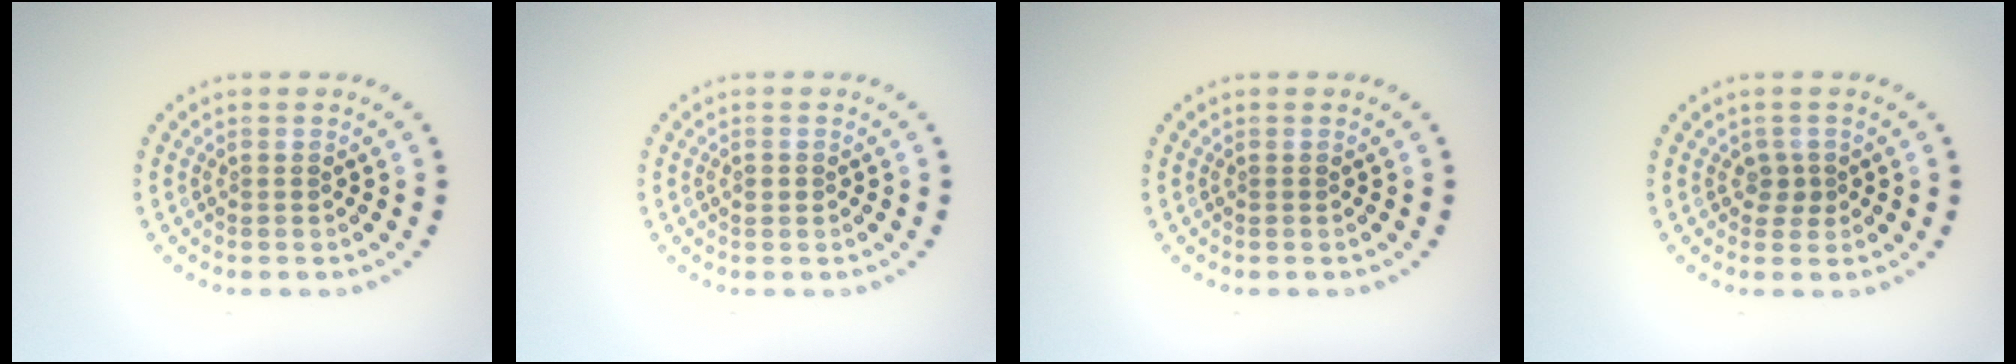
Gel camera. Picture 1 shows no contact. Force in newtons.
{"total": 0.9, "press": 0.9, "slide": 0.2}
{"total": 0.0}
{"total": 1.2, "press": 1.0, "slide": 0.7}